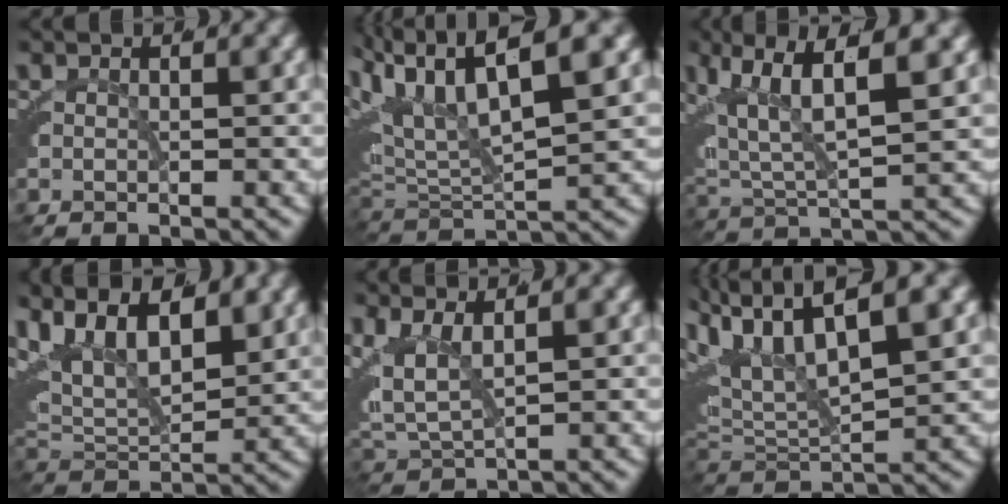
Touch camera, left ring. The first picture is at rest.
{"total": 9.7, "force": [4.1, 5.3, 7.1], "torque": [-0.137, 0.026, 0.063]}
{"total": 8.3, "force": [3.7, 4.3, 6.0], "torque": [-0.116, 0.012, 0.060]}
{"total": 11.5, "force": [3.6, 8.7, 6.6], "torque": [-0.131, 0.010, 0.045]}
{"total": 5.3, "force": [1.2, 3.9, 3.3], "torque": [-0.098, -0.008, 0.027]}
{"total": 10.4, "force": [3.9, 6.4, 7.2], "torque": [-0.143, 0.017, 0.061]}